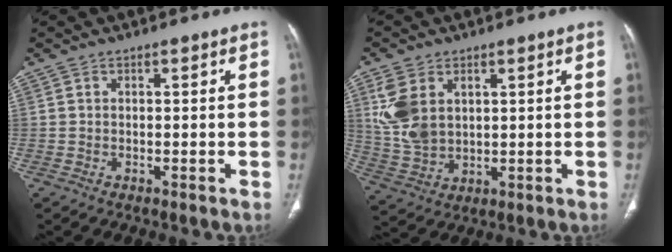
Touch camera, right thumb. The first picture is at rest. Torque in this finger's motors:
{"motor_torque": [0.43, 2.24, 0.95, 0.69, 0.17]}